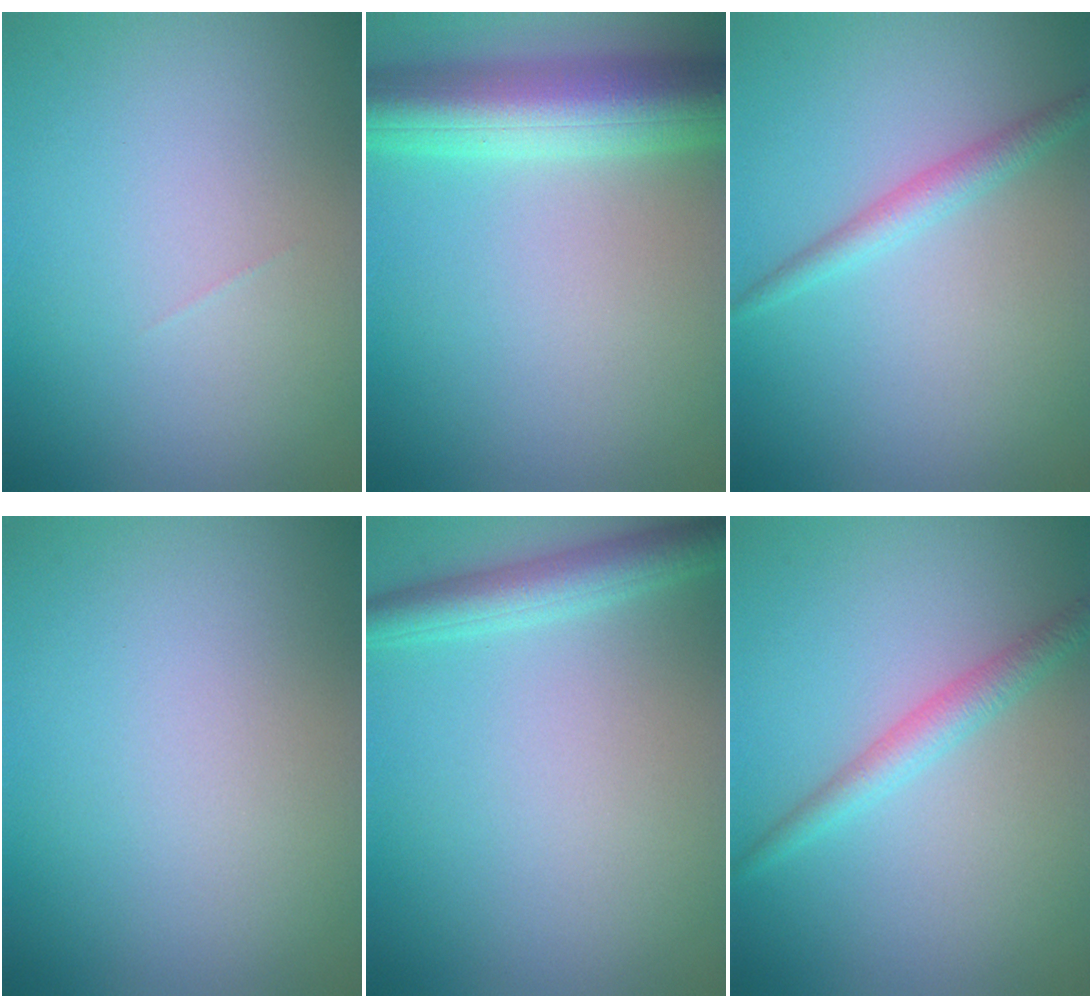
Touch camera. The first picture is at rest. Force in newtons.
{"total": 8.4, "press": 8.4, "slide": 0.3}
{"total": 2.0, "press": 2.0, "slide": 0.1}
{"total": 0.0}
{"total": 3.4, "press": 3.3, "slide": 0.1}
{"total": 2.3, "press": 2.2, "slide": 0.1}